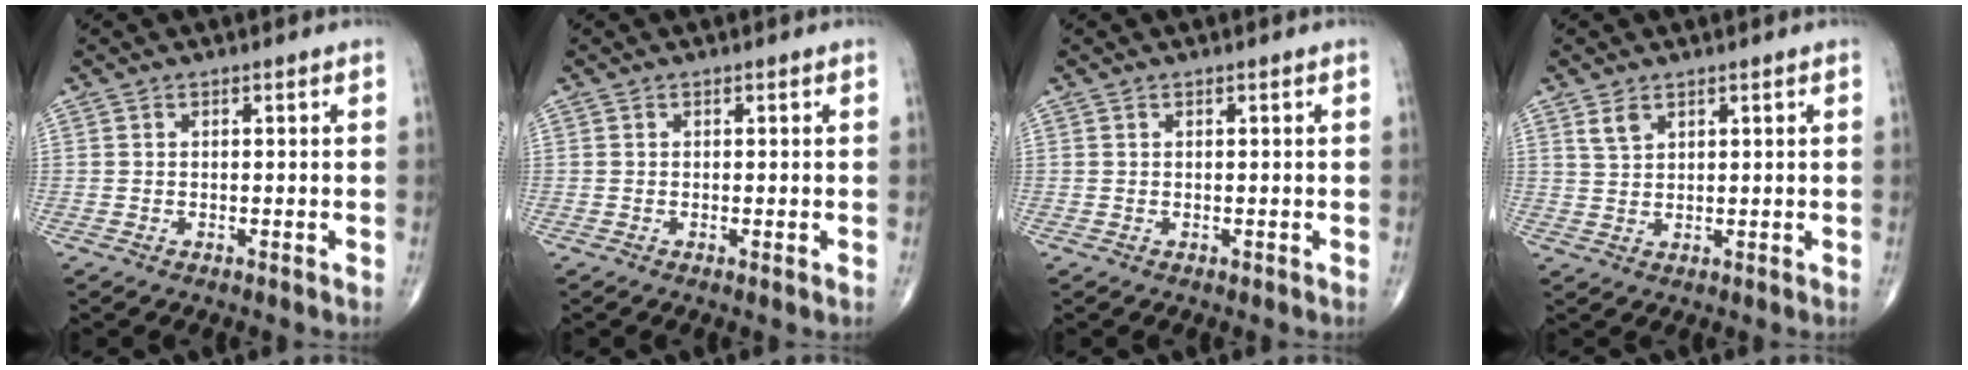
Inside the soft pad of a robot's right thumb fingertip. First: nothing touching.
{"total": 0.6, "force": [-0.2, 0.0, 0.6], "torque": [-0.013, -0.003, -0.004]}
{"total": 0.0}
{"total": 2.7, "force": [1.7, 1.5, 1.4], "torque": [-0.023, -0.006, 0.040]}